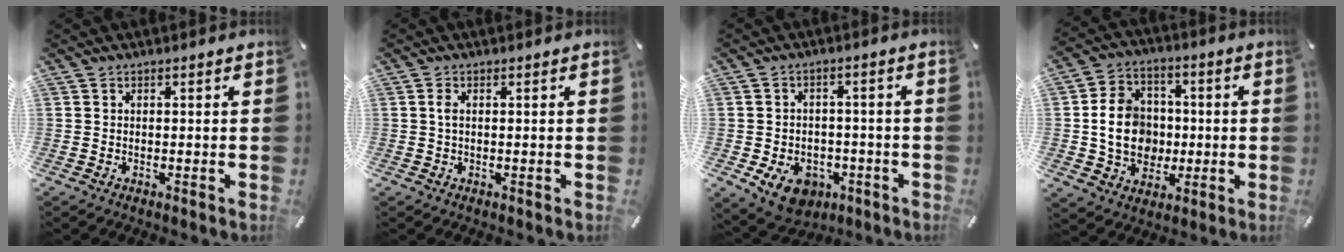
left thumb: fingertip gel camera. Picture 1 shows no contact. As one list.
[{"total": 1.4, "force": [0.0, 0.4, 1.4], "torque": [-0.027, 0.001, -0.001]}, {"total": 9.1, "force": [-4.1, 6.8, 4.4], "torque": [-0.076, 0.025, -0.073]}, {"total": 12.5, "force": [-0.5, 10.9, 6.2], "torque": [-0.122, 0.015, -0.003]}]